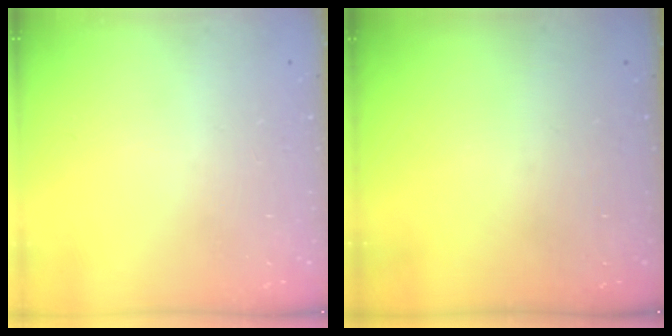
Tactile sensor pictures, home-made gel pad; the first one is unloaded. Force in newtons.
{"total": 0.0}